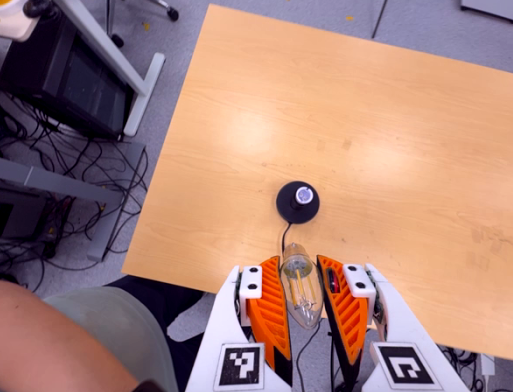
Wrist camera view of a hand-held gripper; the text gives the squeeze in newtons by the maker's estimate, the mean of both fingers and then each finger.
{"total": 19.2, "left": 21.4, "right": 16.9}